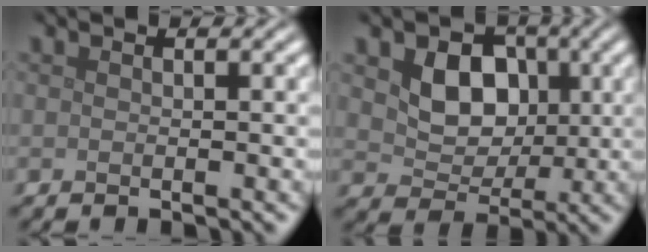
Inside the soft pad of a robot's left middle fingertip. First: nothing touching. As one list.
[{"total": 5.1, "force": [1.1, 3.9, 3.0], "torque": [-0.057, -0.007, 0.012]}]